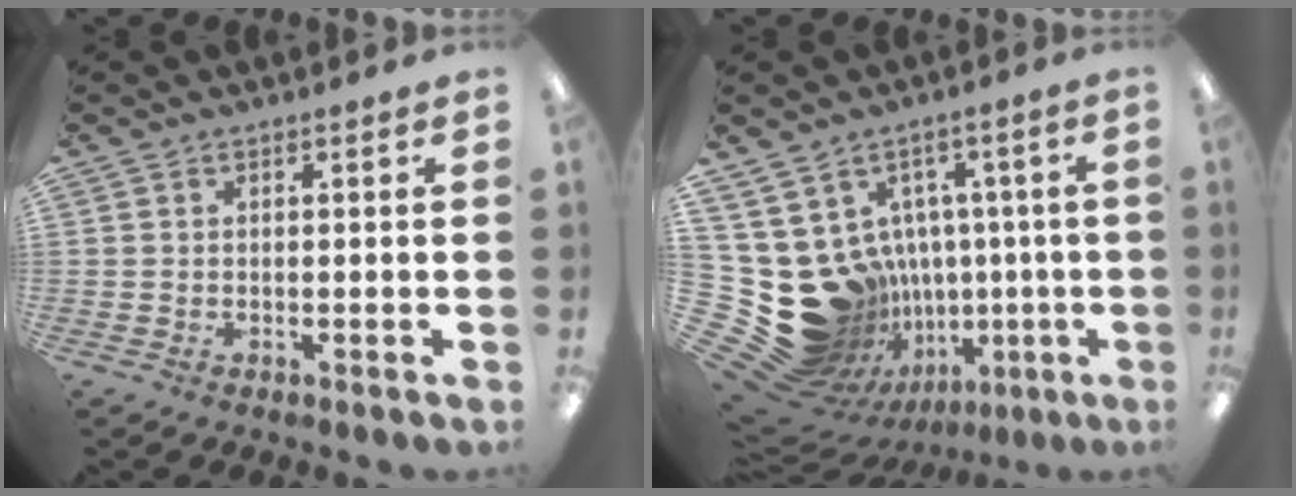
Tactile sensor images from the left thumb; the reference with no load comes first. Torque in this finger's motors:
{"motor_torque": [1.27, 1.31, 0.35, -0.87, 0.00]}